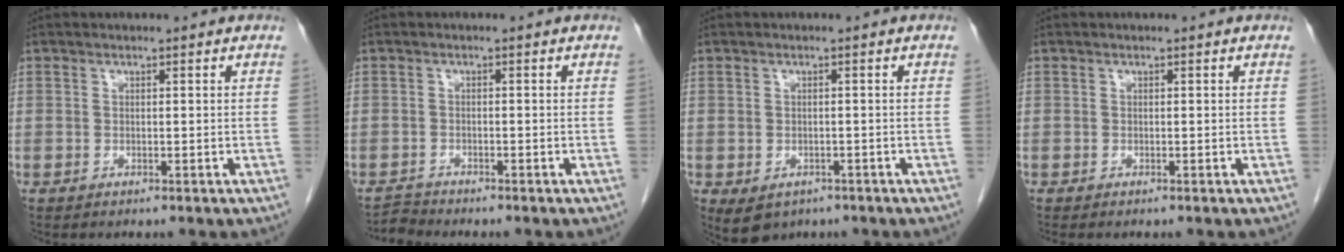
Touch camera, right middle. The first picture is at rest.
{"total": 1.4, "force": [-1.2, -0.4, -0.6], "torque": [0.014, -0.012, -0.024]}
{"total": 4.1, "force": [-2.1, 3.0, 1.9], "torque": [-0.030, -0.004, -0.020]}
{"total": 0.0}